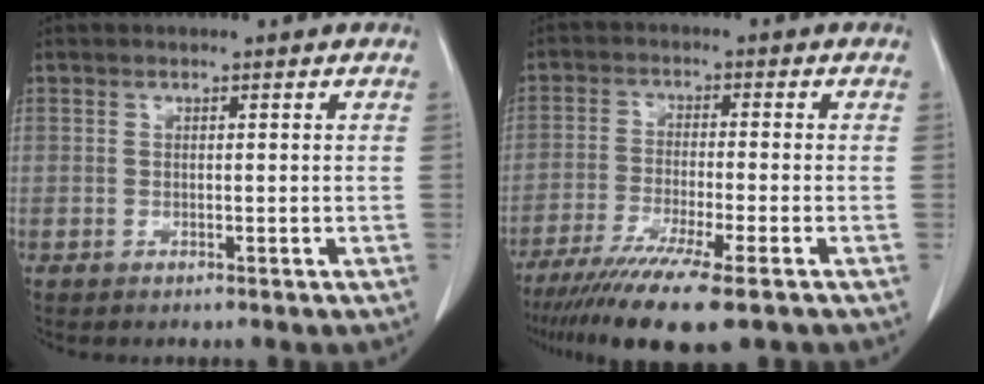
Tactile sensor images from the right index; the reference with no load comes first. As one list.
[{"total": 12.2, "force": [-8.8, 0.4, 8.5], "torque": [-0.145, -0.033, -0.141]}]